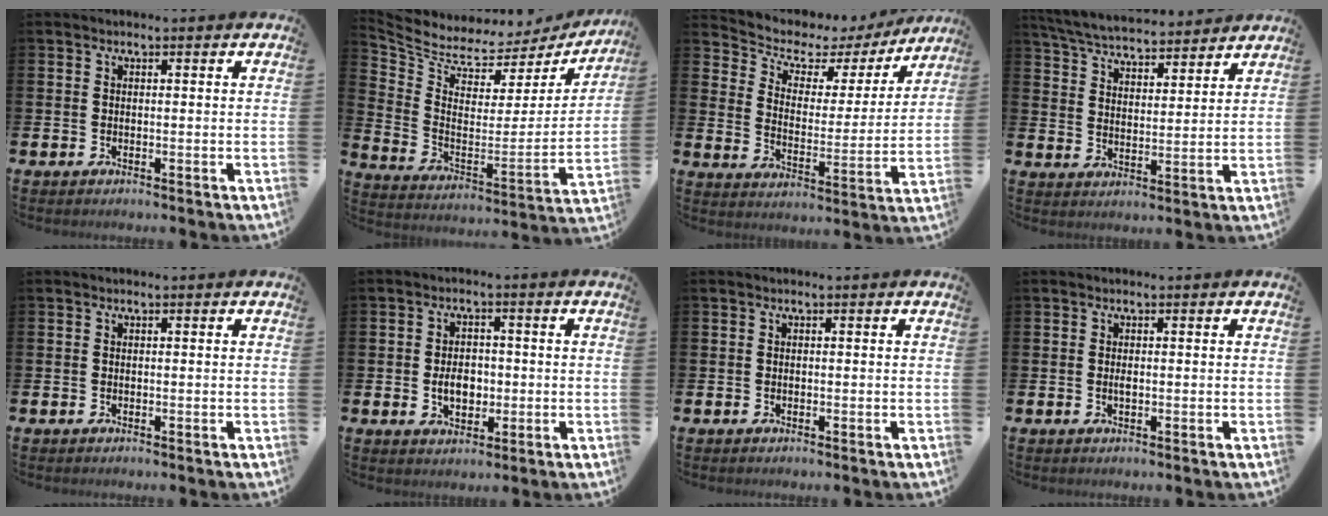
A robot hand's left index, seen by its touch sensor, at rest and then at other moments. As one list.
[{"total": 6.0, "force": [5.4, 2.4, 1.1], "torque": [-0.064, -0.051, 0.089]}, {"total": 6.1, "force": [4.8, 3.3, 1.8], "torque": [-0.065, -0.031, 0.076]}, {"total": 5.9, "force": [5.8, 0.8, 0.8], "torque": [-0.042, -0.039, 0.102]}, {"total": 0.0}, {"total": 4.1, "force": [-0.5, 3.0, 2.8], "torque": [-0.042, 0.003, -0.015]}, {"total": 0.0}, {"total": 0.7, "force": [0.0, 0.3, 0.7], "torque": [-0.014, 0.000, -0.001]}]